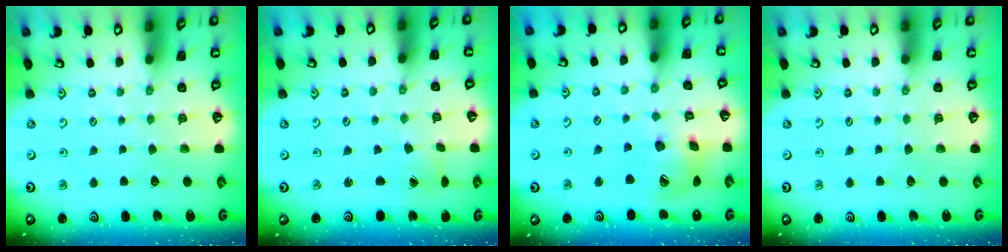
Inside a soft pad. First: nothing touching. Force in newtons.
{"total": 0.5, "press": 0.5, "slide": 0.1}
{"total": 15.1, "press": 14.9, "slide": 2.4}
{"total": 0.0}